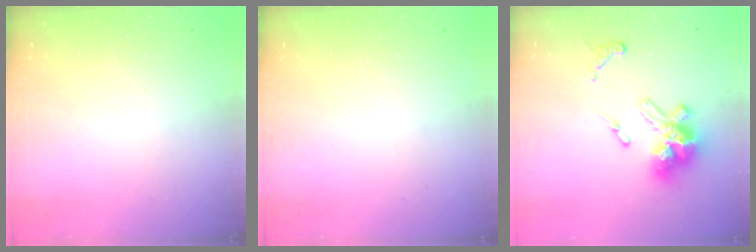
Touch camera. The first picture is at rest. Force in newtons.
{"total": 0.0}
{"total": 15.9, "press": 15.9, "slide": 1.7}